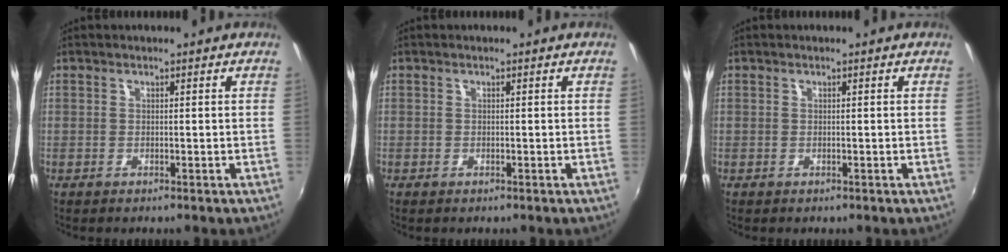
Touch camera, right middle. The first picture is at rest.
{"total": 0.0}
{"total": 0.0}